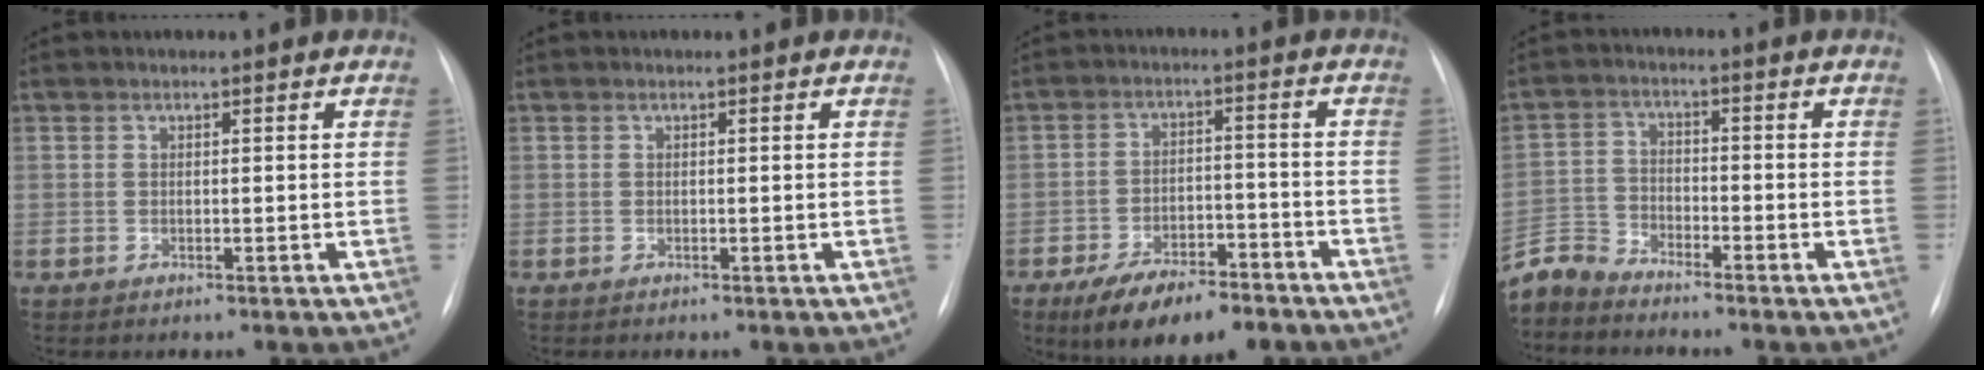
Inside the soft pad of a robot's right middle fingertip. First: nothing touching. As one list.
[{"total": 0.0}, {"total": 11.4, "force": [-8.3, 4.2, 6.5], "torque": [-0.106, -0.003, -0.134]}, {"total": 6.3, "force": [-6.2, 0.9, 0.1], "torque": [-0.008, -0.001, -0.128]}]